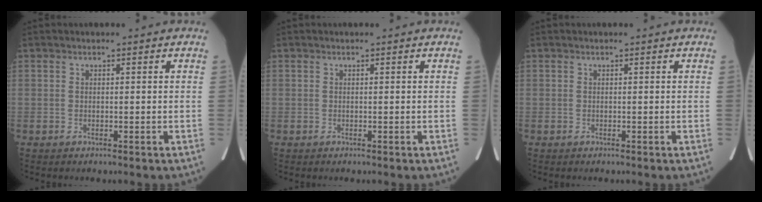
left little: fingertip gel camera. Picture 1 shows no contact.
{"total": 0.0}
{"total": 0.0}